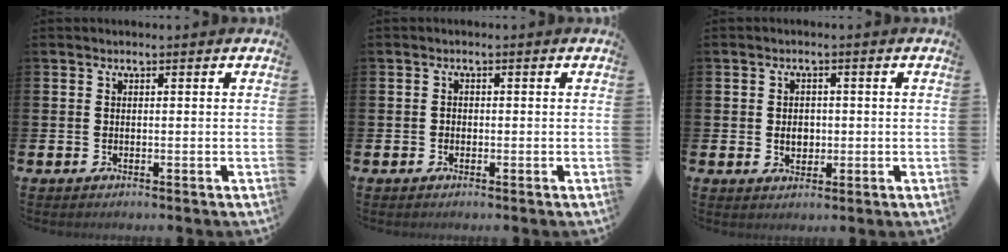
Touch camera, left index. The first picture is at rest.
{"total": 0.8, "force": [-0.4, 0.7, 0.2], "torque": [-0.008, 0.005, -0.008]}
{"total": 2.5, "force": [-0.1, 2.0, 1.5], "torque": [-0.013, 0.000, -0.009]}